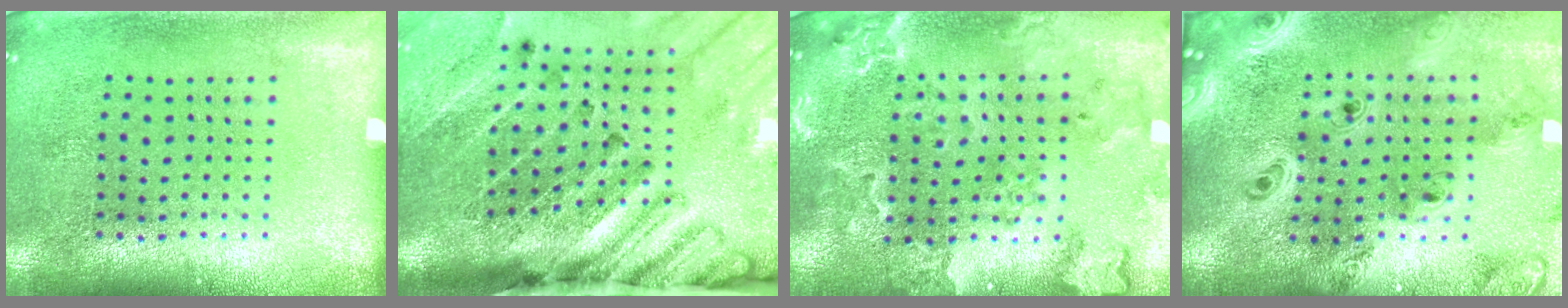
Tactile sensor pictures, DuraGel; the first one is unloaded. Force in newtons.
{"total": 4.5, "press": 3.3, "slide": 3.0}
{"total": 1.8, "press": 1.8, "slide": 0.3}
{"total": 3.9, "press": 3.0, "slide": 2.5}